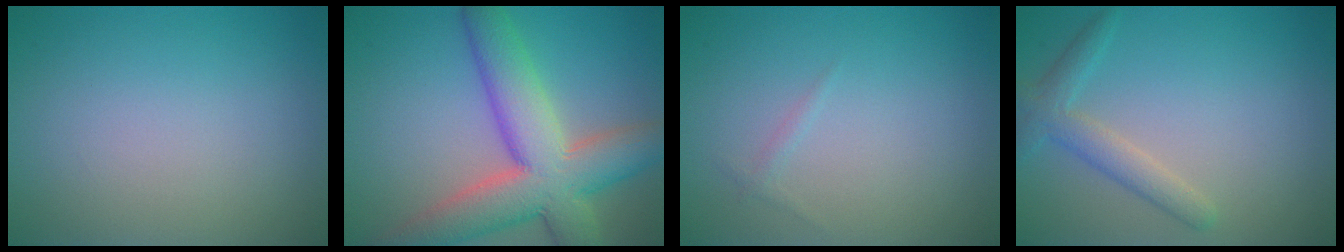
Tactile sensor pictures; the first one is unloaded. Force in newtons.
{"total": 10.0, "press": 10.0, "slide": 0.7}
{"total": 0.5, "press": 0.5, "slide": 0.1}
{"total": 2.7, "press": 2.7, "slide": 0.1}